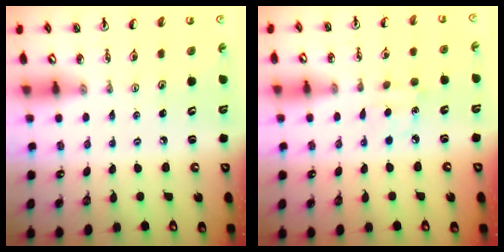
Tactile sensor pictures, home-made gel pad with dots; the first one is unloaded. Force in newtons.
{"total": 5.7, "press": 5.7, "slide": 0.7}